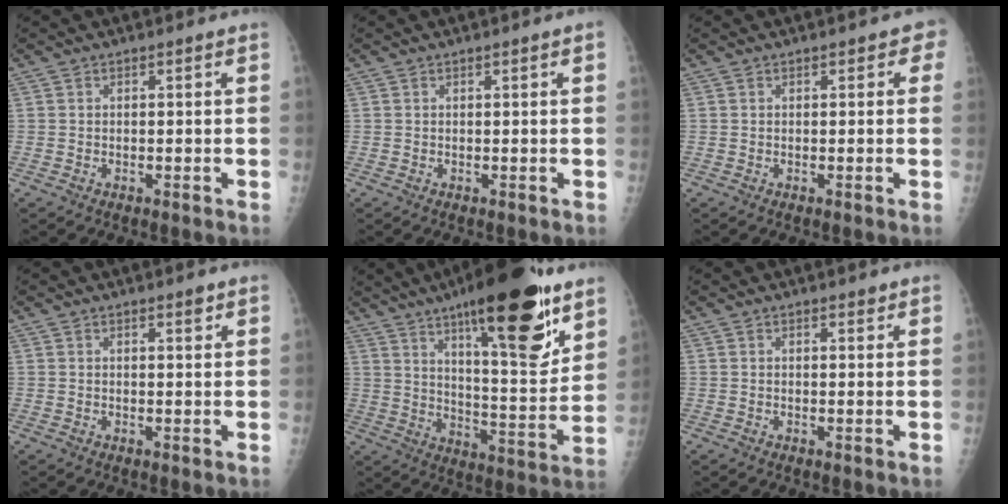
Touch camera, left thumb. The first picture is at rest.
{"total": 0.8, "force": [0.3, 0.0, 0.8], "torque": [-0.013, 0.001, 0.005]}
{"total": 2.3, "force": [1.0, 1.2, 1.7], "torque": [-0.004, 0.002, 0.007]}
{"total": 1.8, "force": [1.3, 0.5, 1.2], "torque": [-0.012, -0.007, 0.018]}
{"total": 24.7, "force": [14.8, 6.6, 18.7], "torque": [-0.256, -0.068, 0.230]}
{"total": 1.4, "force": [1.1, 0.5, 0.7], "torque": [-0.007, -0.007, 0.015]}